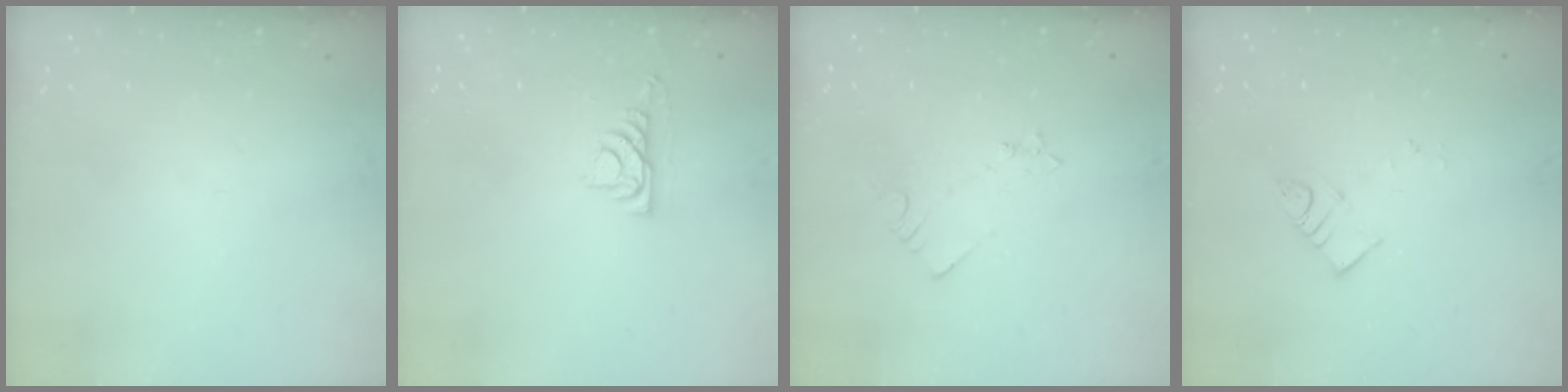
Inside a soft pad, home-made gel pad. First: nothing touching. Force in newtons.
{"total": 5.0, "press": 4.9, "slide": 0.7}
{"total": 2.5, "press": 2.5, "slide": 0.3}
{"total": 3.4, "press": 3.4, "slide": 0.2}